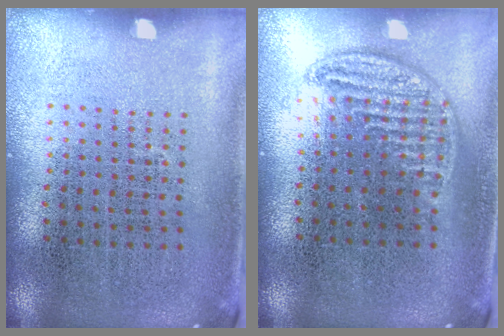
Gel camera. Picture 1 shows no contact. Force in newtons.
{"total": 1.0, "press": 0.9, "slide": 0.1}